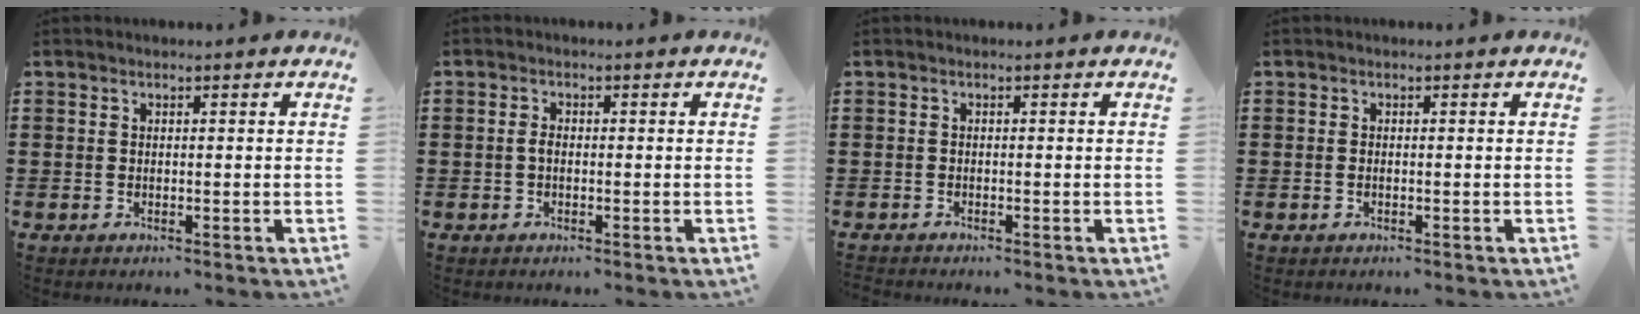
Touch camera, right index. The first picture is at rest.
{"total": 1.5, "force": [-0.4, 0.8, 1.2], "torque": [-0.031, -0.001, -0.009]}
{"total": 0.5, "force": [-0.5, 0.0, 0.0], "torque": [-0.002, -0.003, -0.011]}
{"total": 0.0}